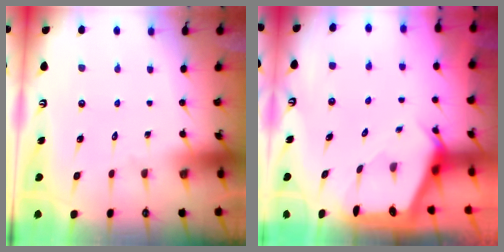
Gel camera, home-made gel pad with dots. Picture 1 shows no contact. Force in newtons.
{"total": 2.5, "press": 2.5, "slide": 0.3}